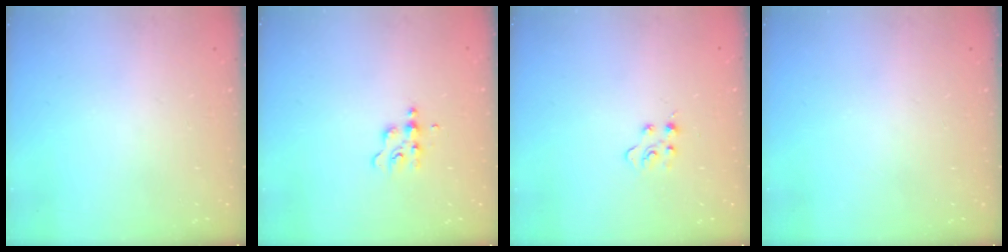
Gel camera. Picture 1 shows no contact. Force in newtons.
{"total": 4.1, "press": 4.0, "slide": 0.4}
{"total": 2.9, "press": 2.8, "slide": 0.4}
{"total": 0.0}